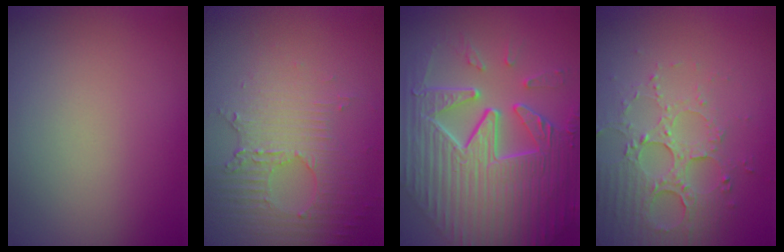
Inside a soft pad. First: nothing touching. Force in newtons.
{"total": 4.5, "press": 3.1, "slide": 3.2}
{"total": 11.1, "press": 7.5, "slide": 8.1}
{"total": 5.3, "press": 3.8, "slide": 3.7}